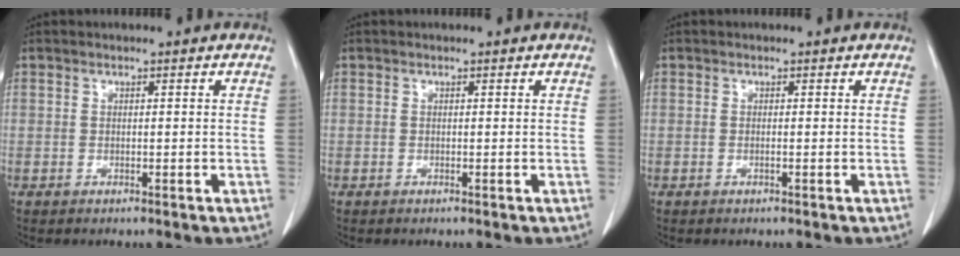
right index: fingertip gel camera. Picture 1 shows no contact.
{"total": 0.0}
{"total": 0.0}